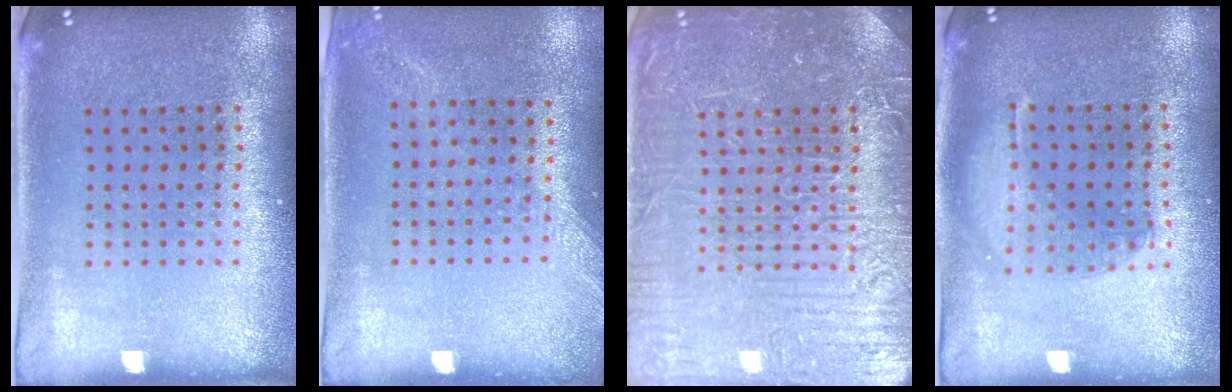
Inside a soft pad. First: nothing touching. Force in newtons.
{"total": 1.2, "press": 1.2, "slide": 0.4}
{"total": 7.8, "press": 7.7, "slide": 1.0}
{"total": 1.4, "press": 1.3, "slide": 0.4}